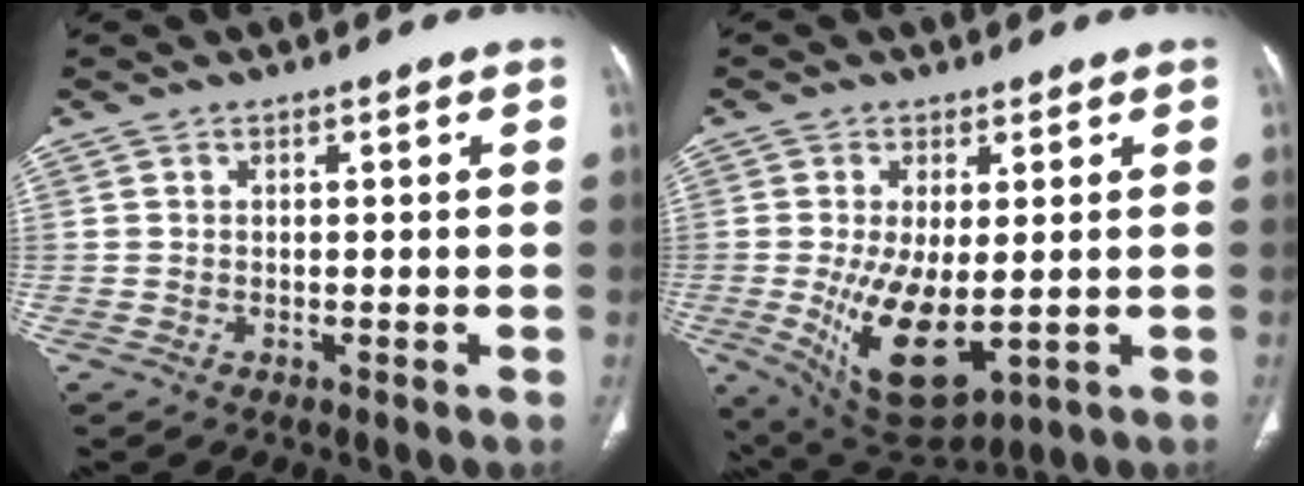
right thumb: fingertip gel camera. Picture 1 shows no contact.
{"total": 13.1, "force": [-1.9, 6.1, 11.5], "torque": [-0.200, -0.026, -0.006]}